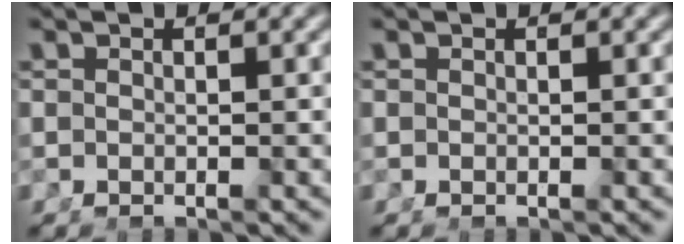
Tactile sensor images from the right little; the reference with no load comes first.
{"total": 0.0}